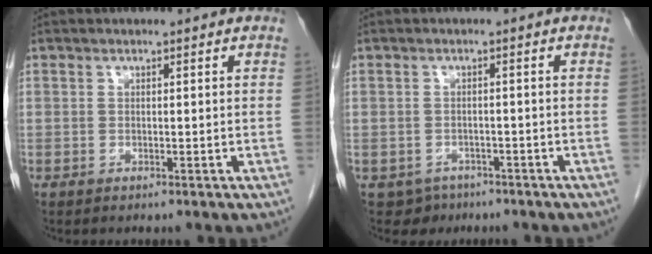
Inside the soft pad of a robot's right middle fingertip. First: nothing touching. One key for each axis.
{"total": 3.3, "fx": -2.2, "fy": 2.5, "fz": 0.0, "tx": -0.002, "ty": 0.009, "tz": -0.028}